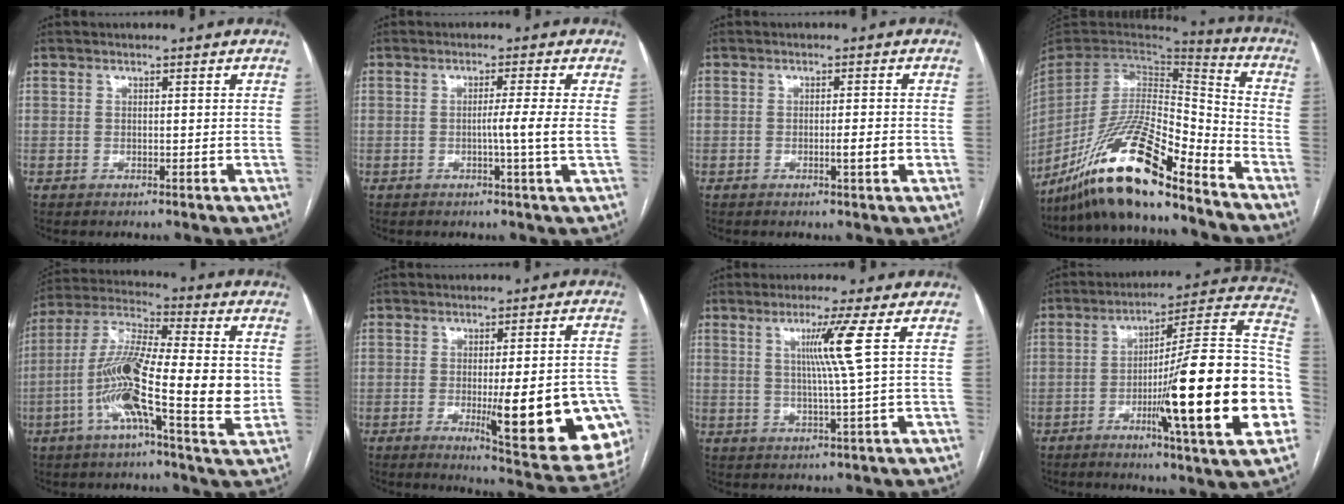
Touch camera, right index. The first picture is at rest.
{"total": 3.8, "force": [-0.4, -1.3, 3.6], "torque": [-0.057, -0.004, -0.007]}
{"total": 2.5, "force": [-0.7, 0.0, 2.4], "torque": [-0.035, -0.002, -0.010]}
{"total": 19.8, "force": [-14.9, 2.6, 12.9], "torque": [-0.265, -0.014, -0.275]}
{"total": 17.6, "force": [-2.8, 2.8, 17.2], "torque": [-0.320, 0.000, -0.058]}
{"total": 20.1, "force": [-5.5, 3.2, 19.0], "torque": [-0.150, -0.001, -0.053]}
{"total": 6.2, "force": [1.7, -2.2, 5.5], "torque": [-0.105, -0.006, 0.035]}
{"total": 25.7, "force": [-5.7, 0.8, 25.0], "torque": [-0.292, 0.001, -0.092]}